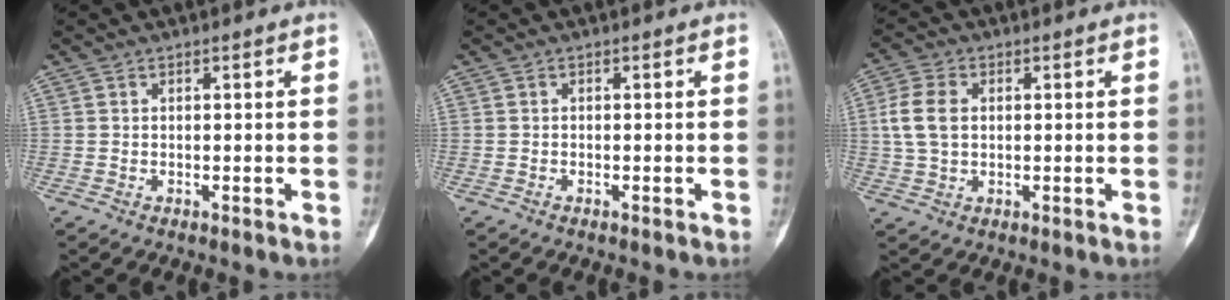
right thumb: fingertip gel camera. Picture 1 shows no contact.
{"total": 0.0}
{"total": 6.6, "force": [0.8, 4.6, 4.7], "torque": [-0.095, 0.009, 0.015]}